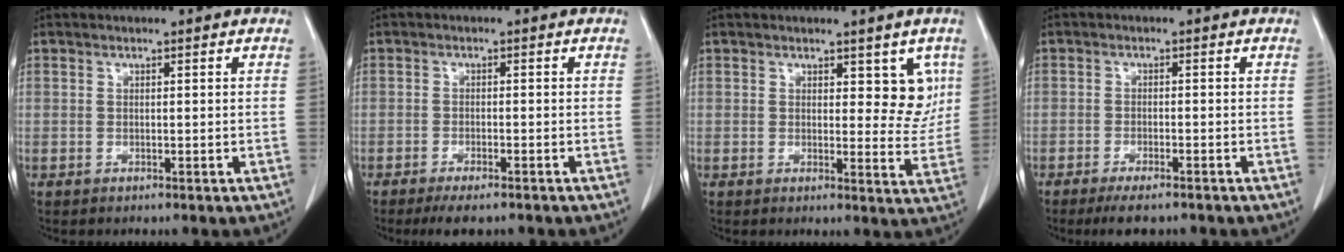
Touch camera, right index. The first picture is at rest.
{"total": 4.4, "force": [-3.4, 1.0, 2.6], "torque": [-0.038, -0.007, -0.050]}
{"total": 5.3, "force": [2.5, 2.8, 3.7], "torque": [-0.021, -0.008, 0.028]}
{"total": 4.6, "force": [-3.6, 1.0, 2.7], "torque": [-0.042, -0.007, -0.054]}